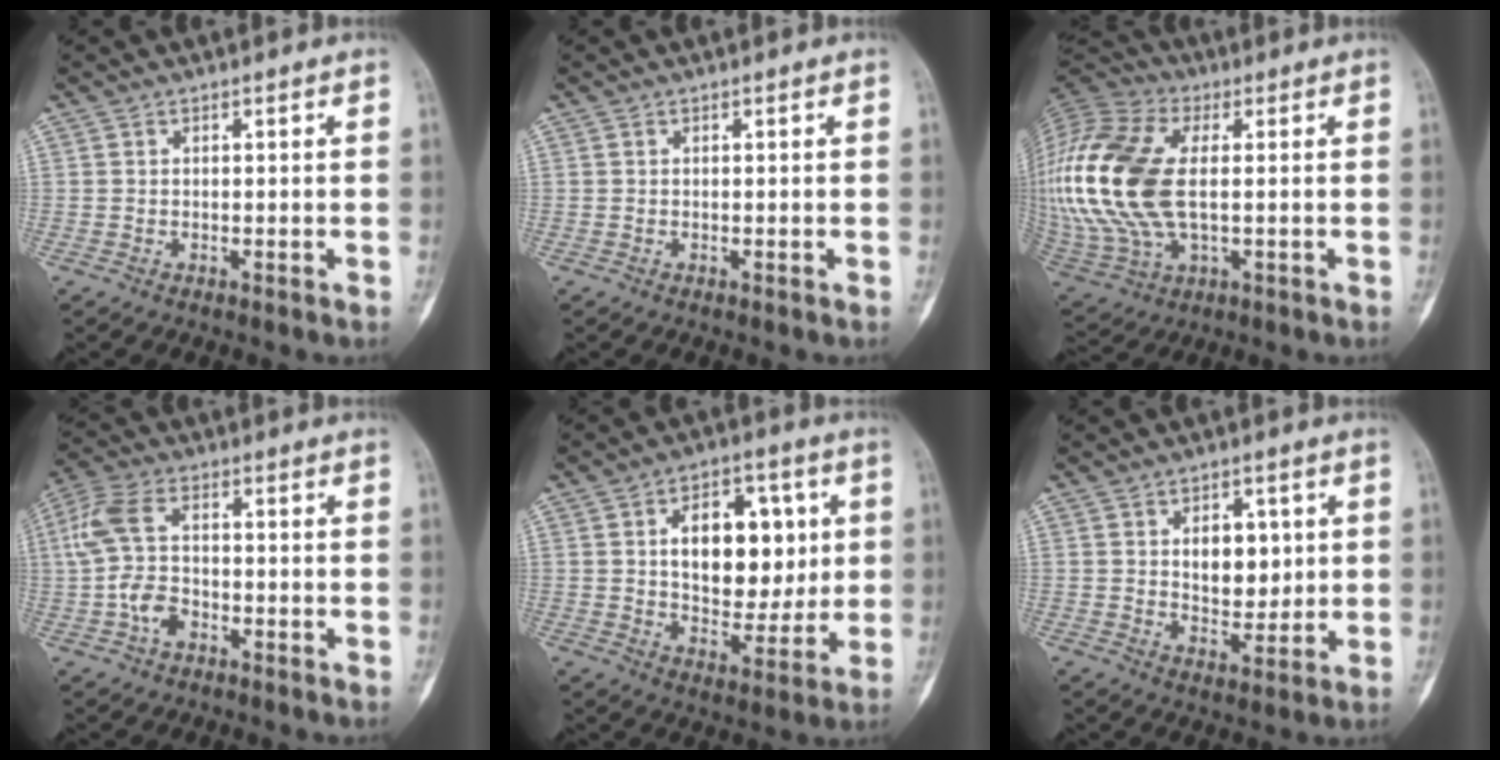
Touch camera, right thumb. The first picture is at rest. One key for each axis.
{"total": 0.0}
{"total": 26.1, "fx": 1.3, "fy": 14.8, "fz": 21.5, "tx": -0.508, "ty": 0.002, "tz": 0.030}
{"total": 9.4, "fx": -1.6, "fy": 5.9, "fz": 7.1, "tx": -0.149, "ty": 0.024, "tz": -0.037}
{"total": 16.7, "fx": 3.1, "fy": 10.4, "fz": 12.6, "tx": -0.133, "ty": -0.002, "tz": 0.050}
{"total": 8.4, "fx": 1.7, "fy": 5.4, "fz": 6.1, "tx": -0.049, "ty": -0.012, "tz": 0.033}